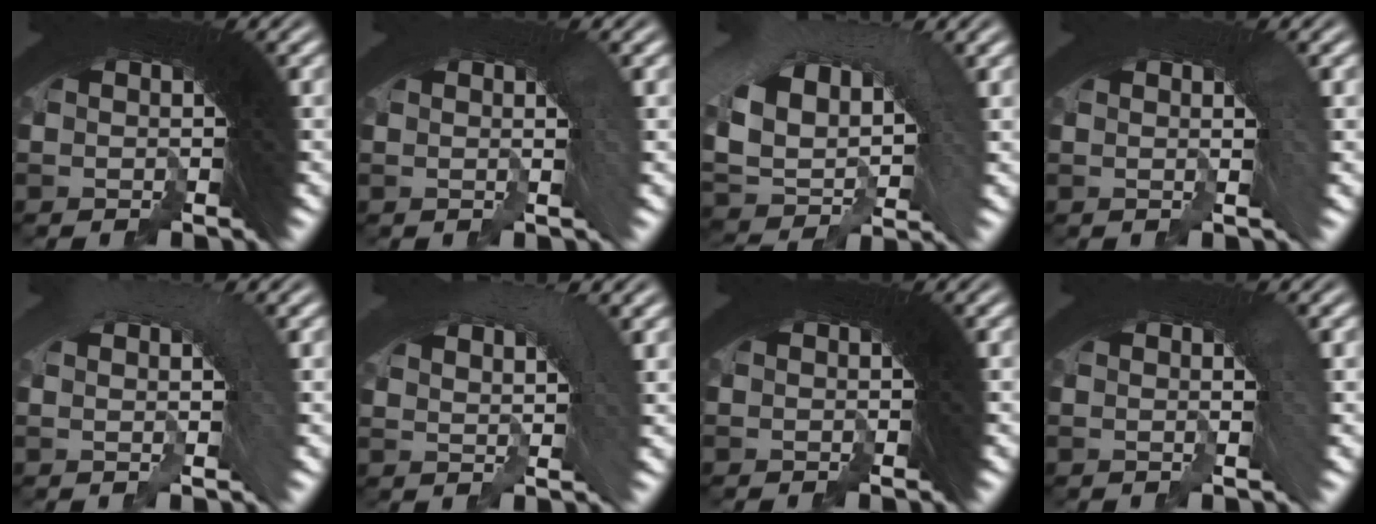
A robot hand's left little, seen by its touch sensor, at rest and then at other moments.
{"total": 1.1, "force": [-1.0, -0.3, 0.0], "torque": [0.004, -0.002, -0.014]}
{"total": 5.7, "force": [-2.9, 4.5, 2.0], "torque": [-0.067, -0.020, -0.037]}
{"total": 1.4, "force": [-1.3, -0.4, -0.3], "torque": [0.007, -0.005, -0.016]}
{"total": 2.6, "force": [-2.5, 0.7, -0.5], "torque": [0.015, 0.001, -0.040]}
{"total": 3.2, "force": [-0.3, 2.4, 2.1], "torque": [-0.035, 0.005, -0.007]}
{"total": 0.0}
{"total": 0.9, "force": [-0.9, -0.2, 0.2], "torque": [0.002, 0.000, -0.012]}